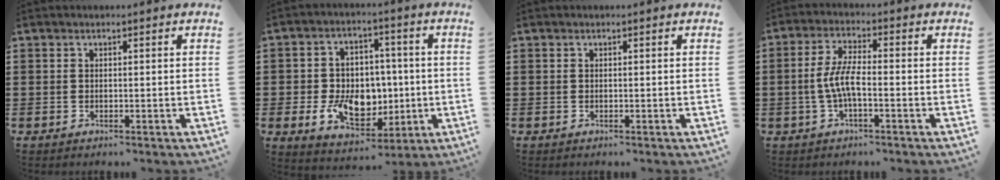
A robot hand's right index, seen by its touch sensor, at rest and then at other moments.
{"total": 10.4, "force": [-1.6, 7.5, 7.0], "torque": [-0.149, 0.015, -0.023]}
{"total": 0.0}
{"total": 5.5, "force": [-1.3, 1.5, 5.1], "torque": [-0.118, -0.005, -0.032]}